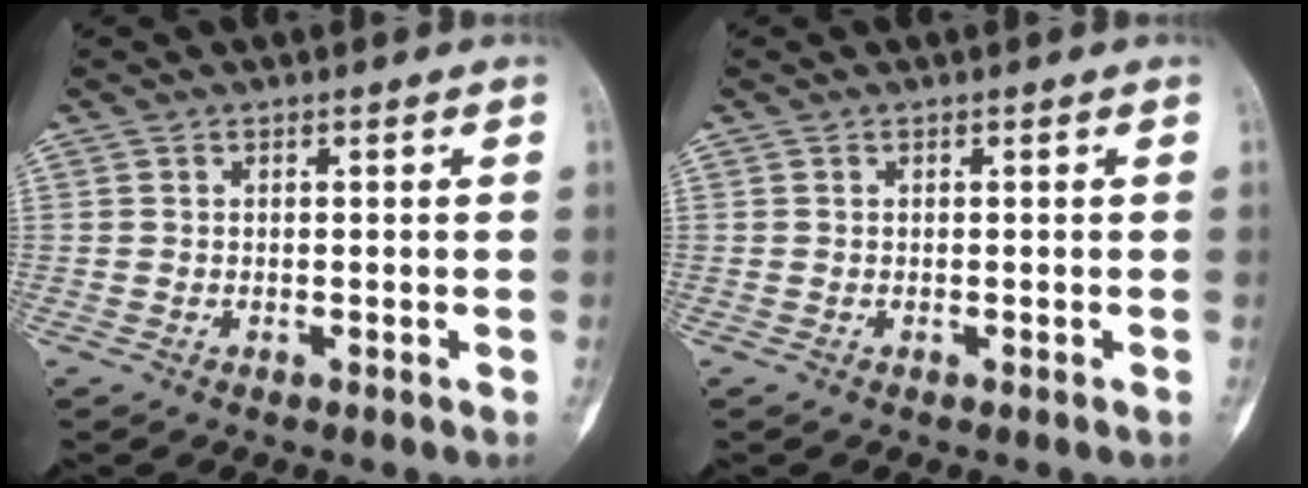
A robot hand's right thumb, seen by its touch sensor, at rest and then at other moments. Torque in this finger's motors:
{"motor_torque": [0.01, 0.01, 0.05, -0.03, 0.00]}